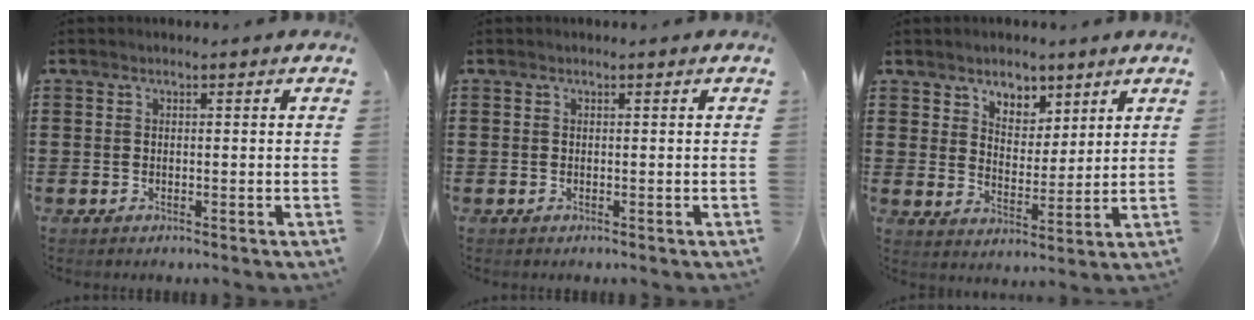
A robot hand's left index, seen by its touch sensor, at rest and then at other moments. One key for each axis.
{"total": 0.0}
{"total": 4.6, "fx": 3.7, "fy": 2.8, "fz": 0.1, "tx": -0.017, "ty": -0.009, "tz": 0.064}